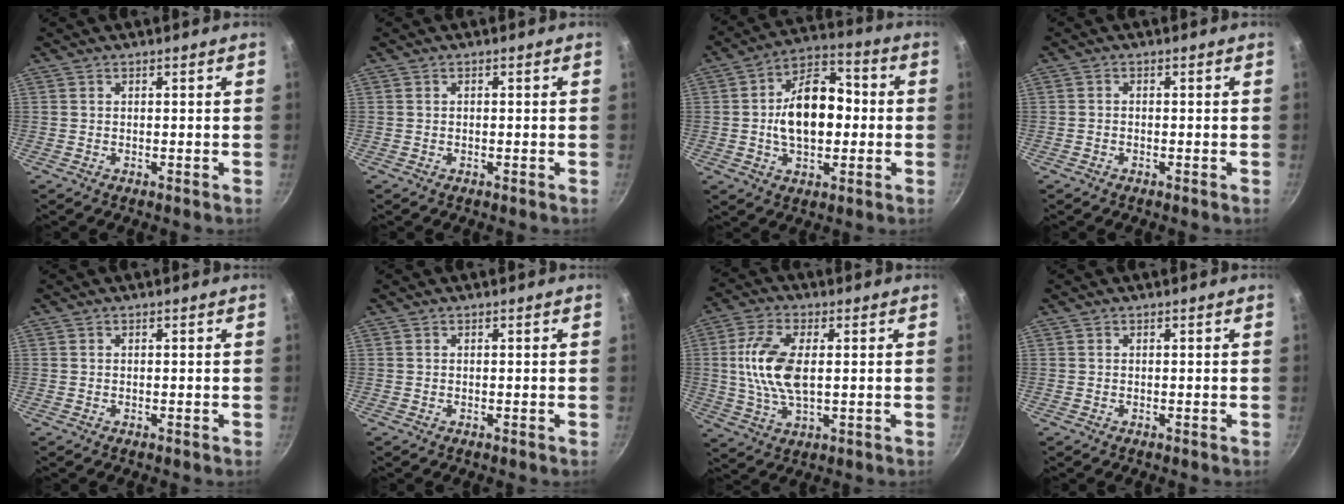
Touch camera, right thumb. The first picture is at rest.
{"total": 0.0}
{"total": 15.1, "force": [-0.2, 9.3, 11.9], "torque": [-0.162, 0.030, -0.016]}
{"total": 0.8, "force": [-0.5, 0.5, 0.4], "torque": [-0.009, 0.005, -0.012]}
{"total": 0.0}
{"total": 0.0}
{"total": 11.4, "force": [1.1, 5.6, 9.9], "torque": [-0.195, 0.004, 0.018]}
{"total": 0.0}